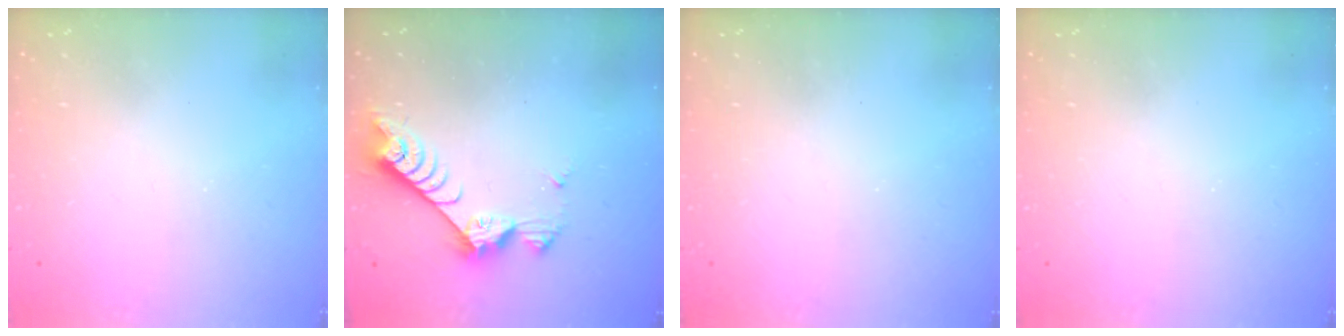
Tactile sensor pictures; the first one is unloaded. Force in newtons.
{"total": 7.7, "press": 7.6, "slide": 1.2}
{"total": 0.0}
{"total": 0.0}